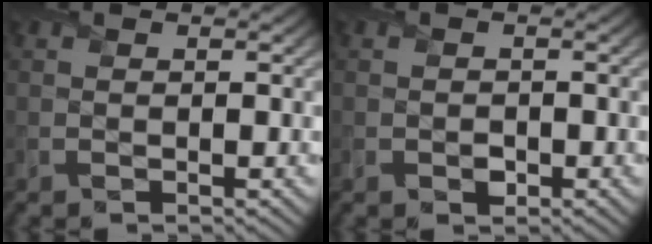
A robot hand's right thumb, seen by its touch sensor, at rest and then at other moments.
{"total": 1.2, "force": [-0.5, 0.9, 0.4], "torque": [-0.005, -0.005, -0.010]}